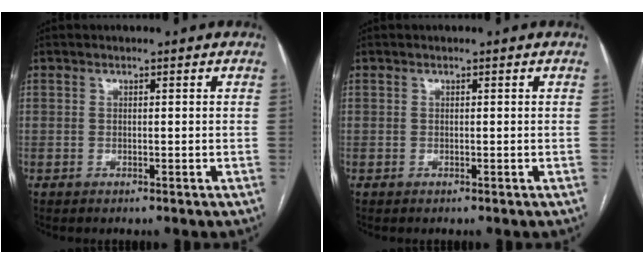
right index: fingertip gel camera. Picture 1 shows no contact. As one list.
[{"total": 0.0}]